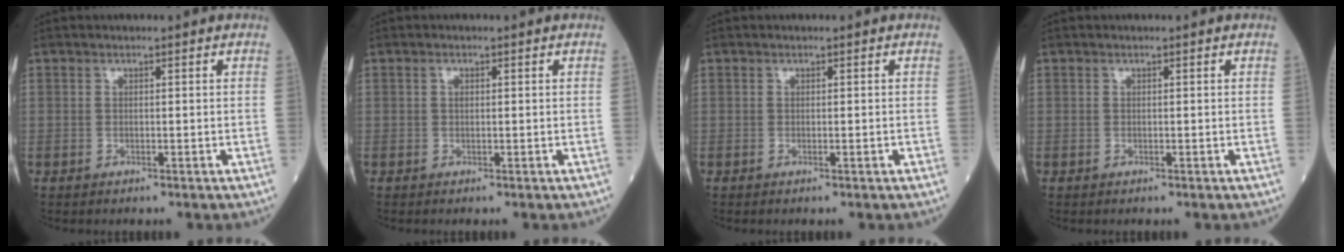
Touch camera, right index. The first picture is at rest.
{"total": 0.8, "force": [0.2, 0.5, 0.6], "torque": [-0.013, 0.001, 0.003]}
{"total": 0.6, "force": [-0.2, 0.1, 0.6], "torque": [-0.012, -0.002, -0.001]}
{"total": 0.0}